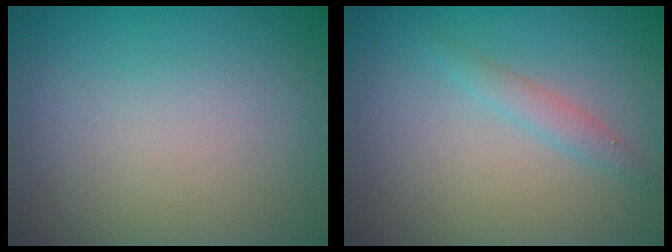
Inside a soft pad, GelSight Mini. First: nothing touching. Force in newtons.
{"total": 1.2, "press": 1.2, "slide": 0.1}